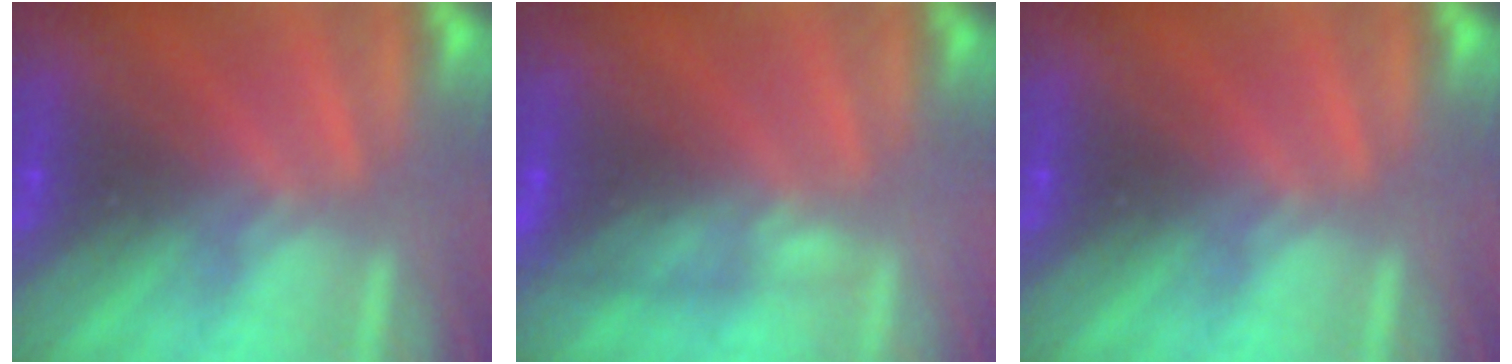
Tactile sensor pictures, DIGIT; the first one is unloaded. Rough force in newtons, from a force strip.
{"total": 4.5}
{"total": 0.0}